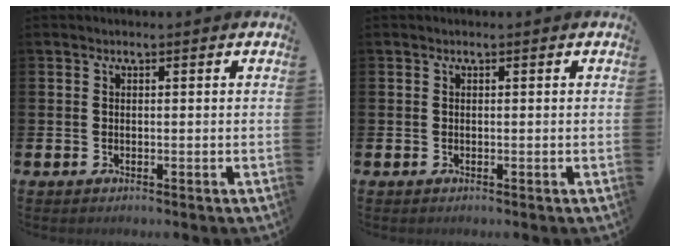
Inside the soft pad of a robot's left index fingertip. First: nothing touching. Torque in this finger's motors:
{"motor_torque": [0.00, 0.00, 0.00, 0.00]}